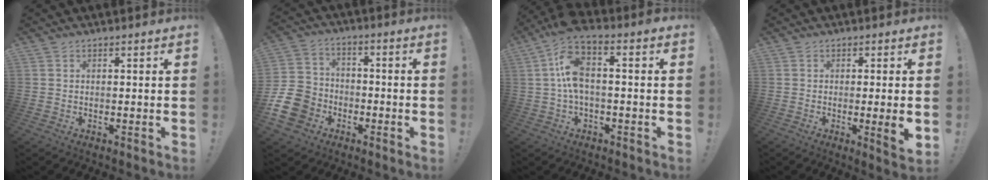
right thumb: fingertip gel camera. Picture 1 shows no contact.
{"total": 13.7, "force": [-5.9, 11.1, 5.4], "torque": [-0.113, 0.046, -0.104]}
{"total": 9.3, "force": [0.4, 3.4, 8.7], "torque": [-0.166, 0.000, 0.011]}
{"total": 5.5, "force": [-1.0, -0.2, 5.4], "torque": [-0.074, -0.013, -0.015]}